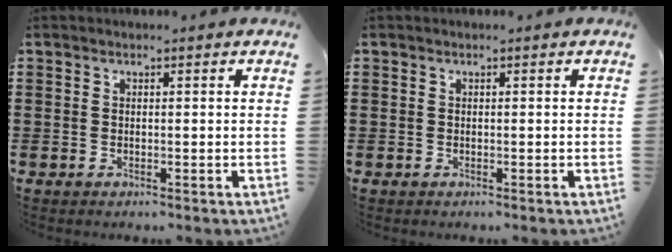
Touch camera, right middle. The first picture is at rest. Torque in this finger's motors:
{"motor_torque": [2.11, 0.03, -0.02, -0.01]}